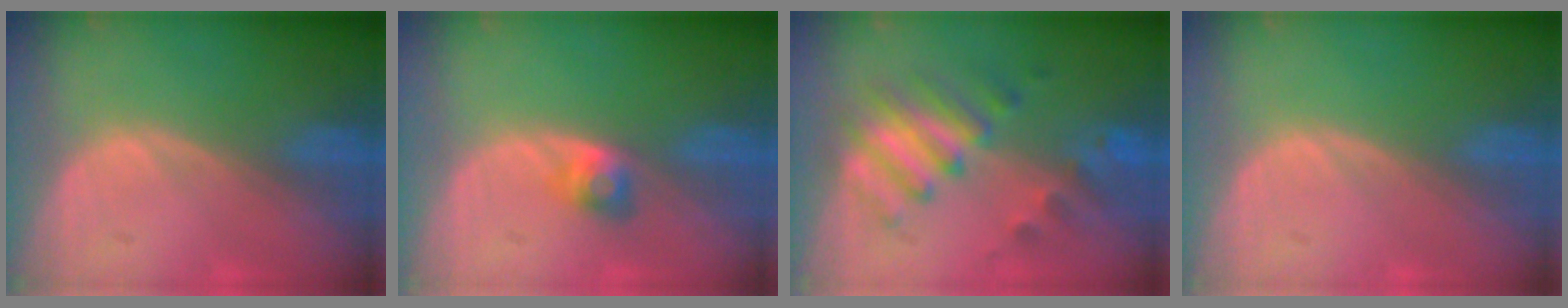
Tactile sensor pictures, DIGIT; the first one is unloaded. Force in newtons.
{"total": 2.7, "press": 2.4, "slide": 1.1}
{"total": 7.4, "press": 7.3, "slide": 1.3}
{"total": 0.0}